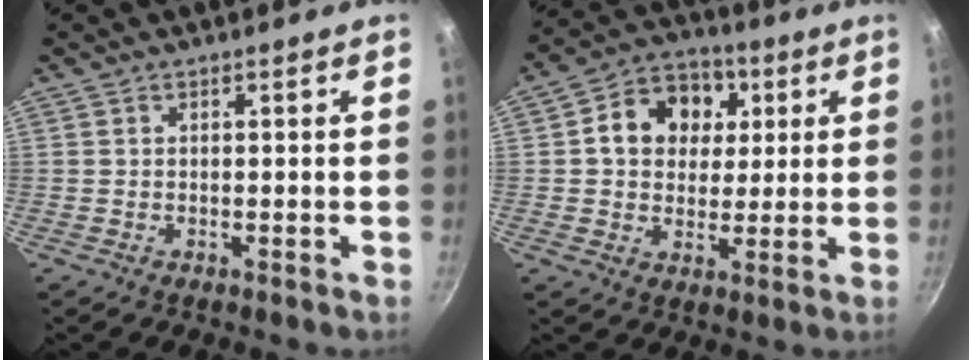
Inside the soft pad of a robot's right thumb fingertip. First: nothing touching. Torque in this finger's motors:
{"motor_torque": [0.47, 2.46, 0.84, -0.25, 0.05]}